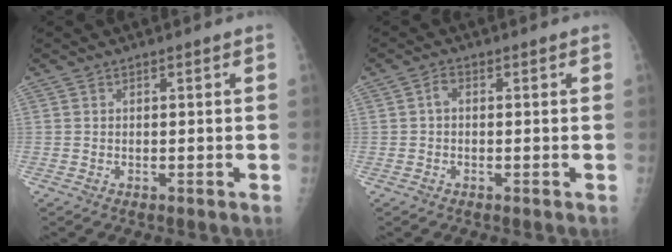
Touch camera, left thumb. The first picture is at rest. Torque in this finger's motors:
{"motor_torque": [0.52, -0.02, 0.12, -0.08, 0.01]}